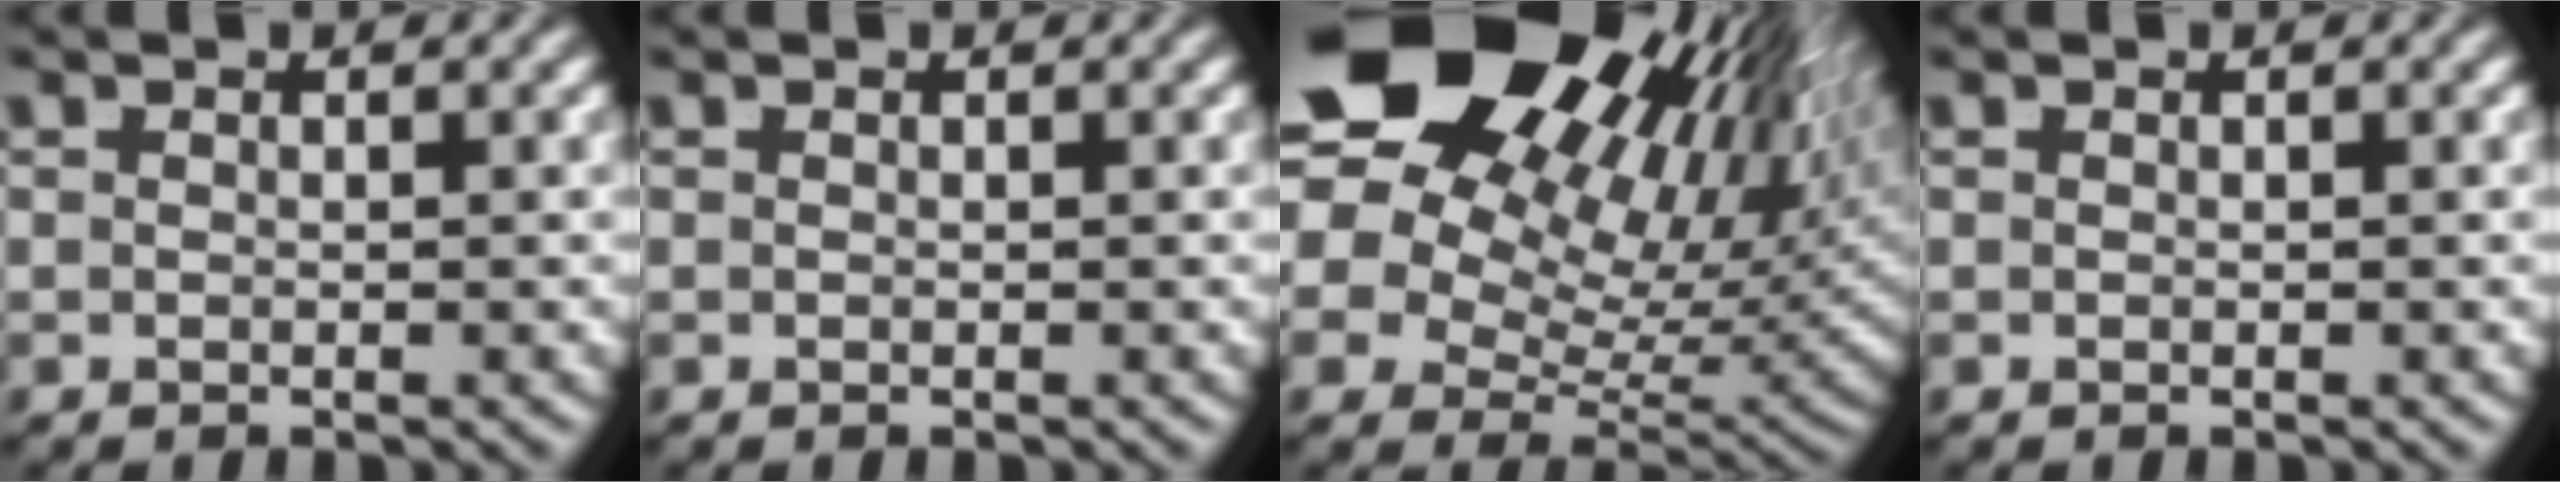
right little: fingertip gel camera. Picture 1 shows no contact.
{"total": 0.0}
{"total": 24.1, "force": [6.6, 16.4, 16.4], "torque": [-0.282, 0.015, 0.087]}
{"total": 0.0}